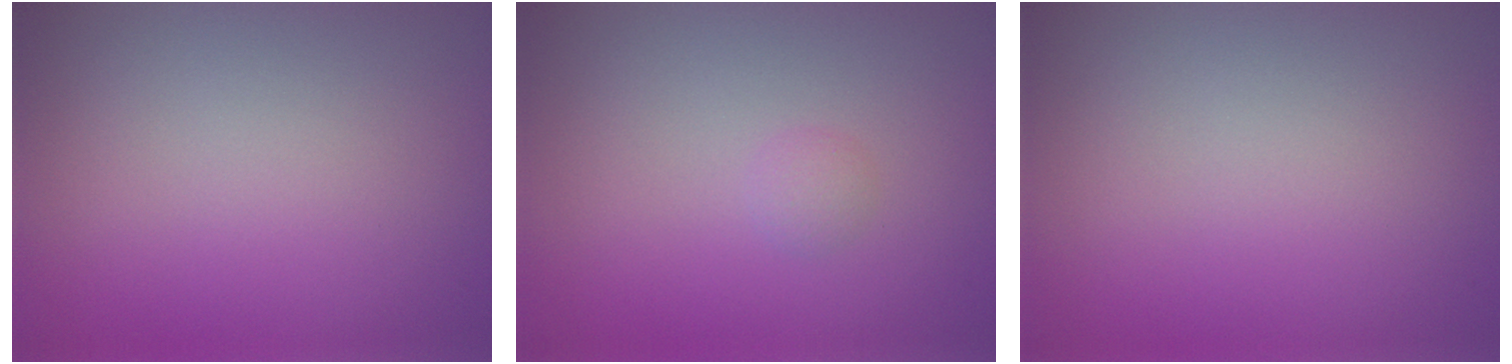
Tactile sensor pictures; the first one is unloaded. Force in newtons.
{"total": 0.8, "press": 0.8, "slide": 0.1}
{"total": 0.0}